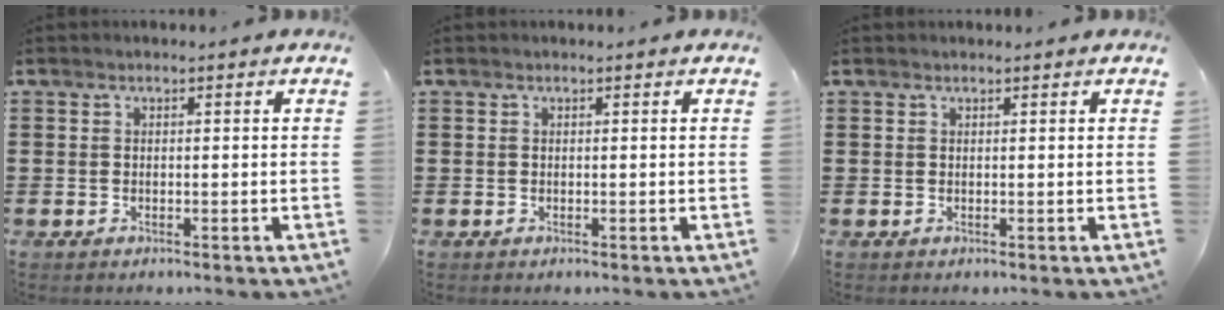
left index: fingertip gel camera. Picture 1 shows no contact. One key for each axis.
{"total": 0.0}
{"total": 0.6, "fx": 0.5, "fy": 0.0, "fz": 0.1, "tx": -0.005, "ty": -0.001, "tz": 0.011}